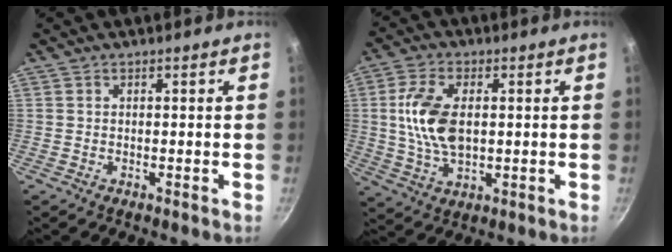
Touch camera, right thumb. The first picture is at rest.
{"total": 11.6, "force": [1.2, 6.4, 9.6], "torque": [-0.195, -0.002, 0.026]}